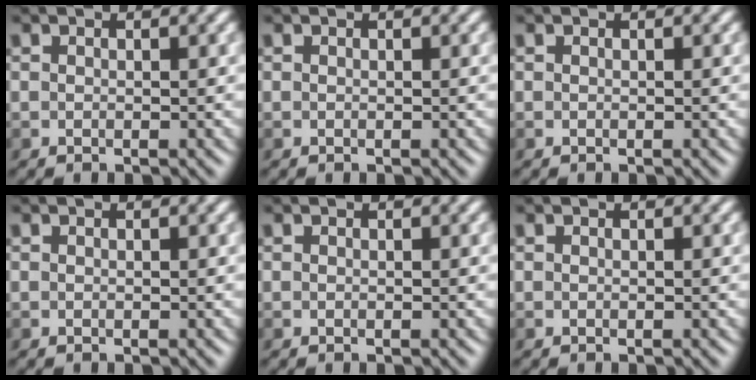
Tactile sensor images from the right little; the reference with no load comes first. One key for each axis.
{"total": 0.0}
{"total": 0.0}
{"total": 0.0}
{"total": 0.0}
{"total": 0.0}